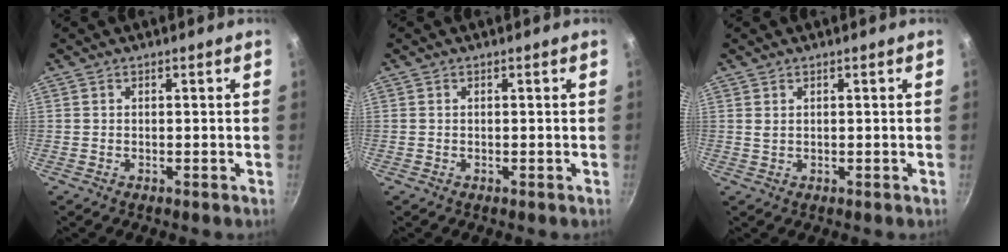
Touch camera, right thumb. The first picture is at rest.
{"total": 0.0}
{"total": 0.8, "force": [0.6, 0.4, 0.4], "torque": [-0.008, -0.005, 0.012]}